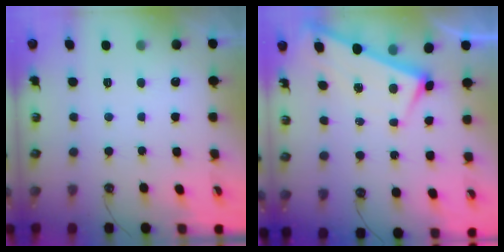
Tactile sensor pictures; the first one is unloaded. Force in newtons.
{"total": 2.6, "press": 2.6, "slide": 0.2}